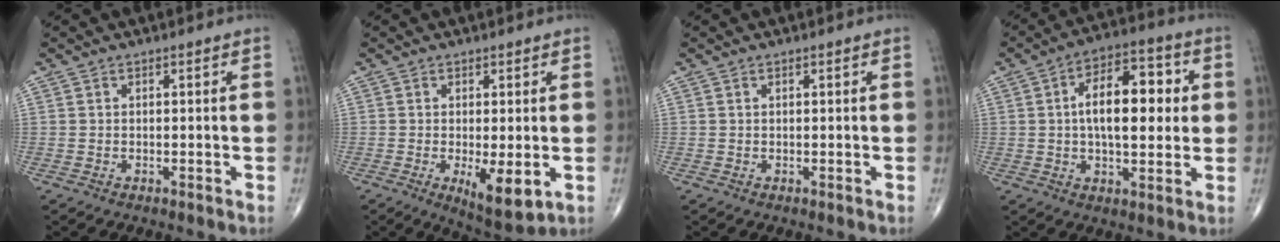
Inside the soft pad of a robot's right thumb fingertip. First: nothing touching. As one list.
[{"total": 7.7, "force": [-1.8, 2.5, 7.1], "torque": [-0.110, -0.024, -0.023]}, {"total": 0.0}, {"total": 14.5, "force": [1.7, 7.1, 12.6], "torque": [-0.172, 0.016, 0.022]}]